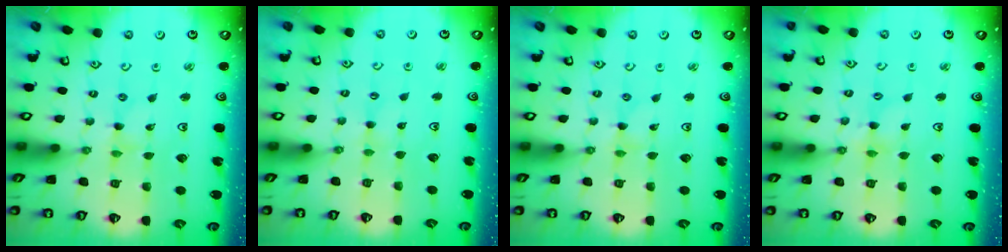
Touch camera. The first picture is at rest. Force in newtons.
{"total": 1.1, "press": 1.0, "slide": 0.3}
{"total": 0.0}
{"total": 1.7, "press": 1.7, "slide": 0.3}